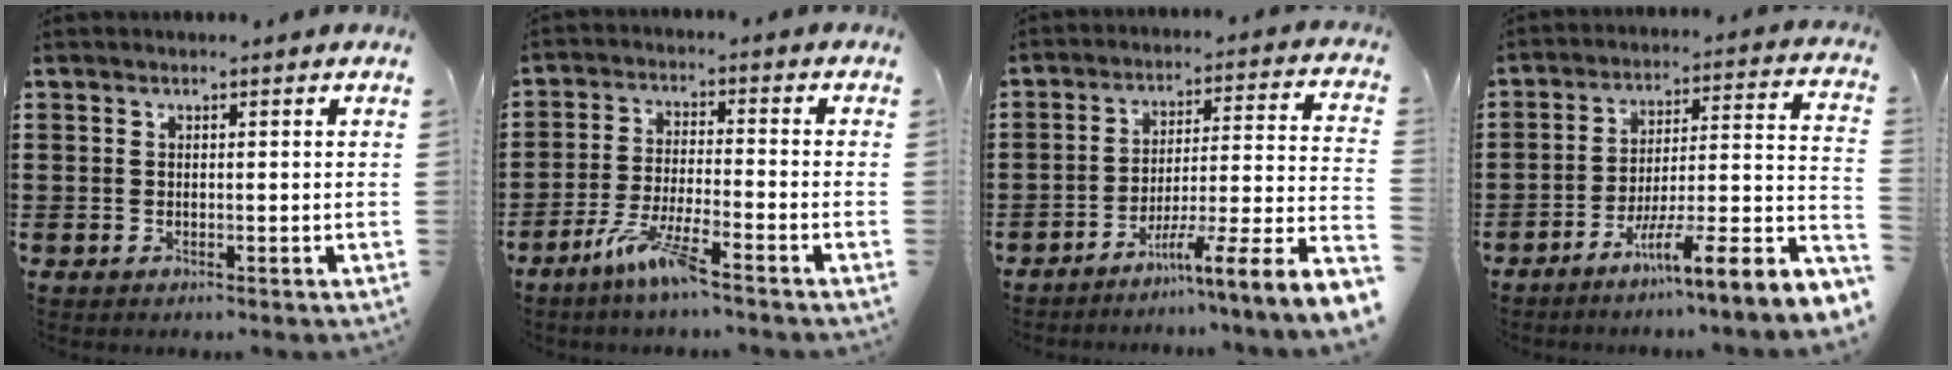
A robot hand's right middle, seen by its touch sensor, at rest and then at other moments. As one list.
[{"total": 6.8, "force": [-4.9, 0.4, 4.8], "torque": [-0.099, -0.007, -0.090]}, {"total": 5.2, "force": [-3.5, -1.1, 3.6], "torque": [-0.058, -0.044, -0.080]}, {"total": 6.7, "force": [-4.4, -0.9, 4.9], "torque": [-0.081, -0.036, -0.092]}]